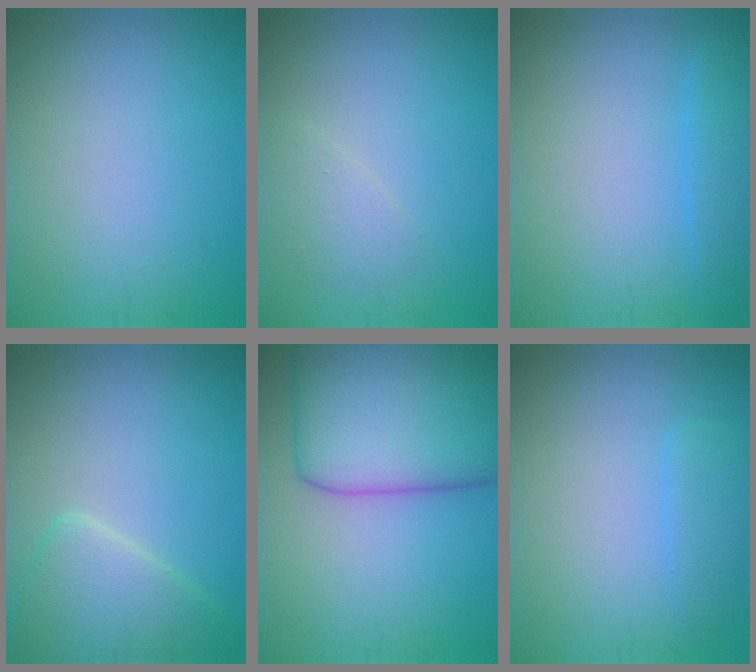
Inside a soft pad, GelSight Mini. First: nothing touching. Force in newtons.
{"total": 1.5, "press": 1.5, "slide": 0.1}
{"total": 2.4, "press": 2.4, "slide": 0.2}
{"total": 4.5, "press": 4.5, "slide": 0.3}
{"total": 10.6, "press": 10.6, "slide": 0.3}
{"total": 1.8, "press": 1.8, "slide": 0.2}